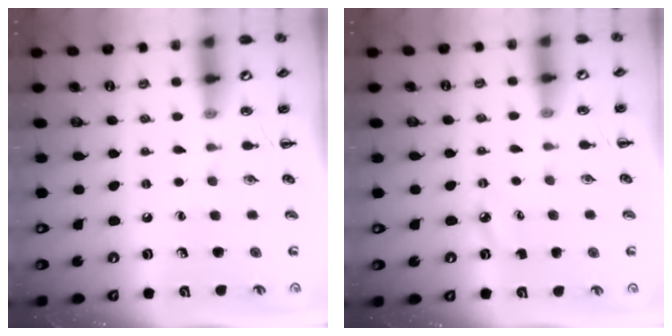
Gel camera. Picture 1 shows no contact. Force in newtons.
{"total": 4.1, "press": 3.9, "slide": 1.5}